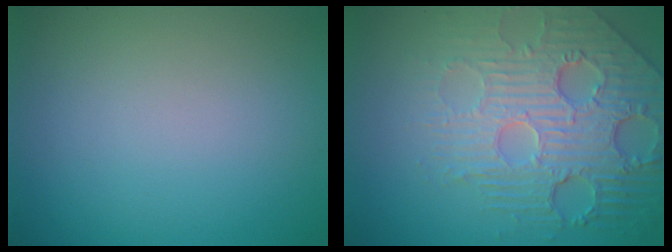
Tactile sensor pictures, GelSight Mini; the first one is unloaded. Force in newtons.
{"total": 7.3, "press": 5.4, "slide": 4.9}